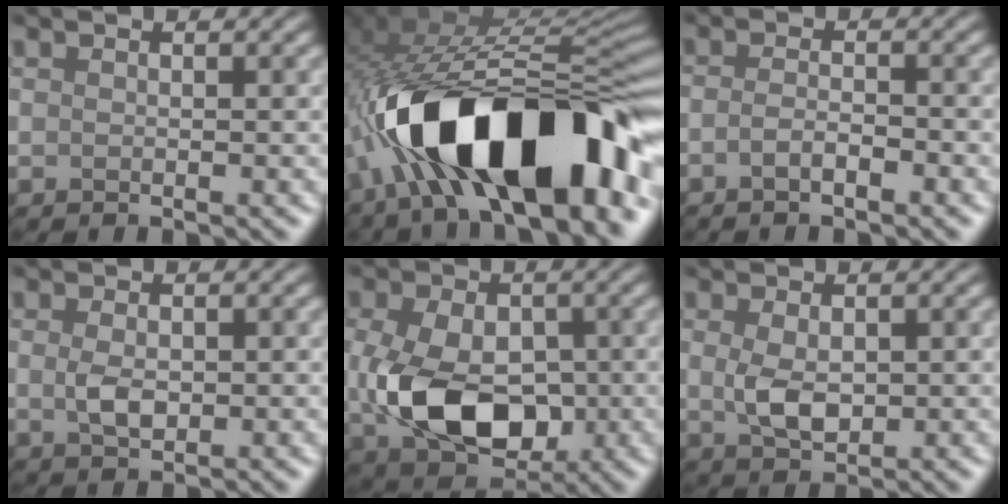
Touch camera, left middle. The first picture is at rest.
{"total": 16.8, "force": [-6.4, 6.9, 14.0], "torque": [-0.224, -0.002, -0.089]}
{"total": 1.7, "force": [-1.1, 0.0, 1.3], "torque": [-0.032, 0.008, -0.019]}
{"total": 2.0, "force": [-0.2, 1.0, 1.7], "torque": [-0.041, 0.004, 0.002]}
{"total": 9.2, "force": [-0.9, 6.2, 6.7], "torque": [-0.150, -0.009, -0.004]}
{"total": 3.1, "force": [0.0, 1.7, 2.5], "torque": [-0.060, 0.004, 0.007]}